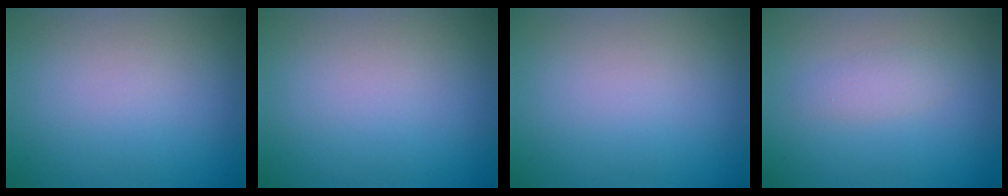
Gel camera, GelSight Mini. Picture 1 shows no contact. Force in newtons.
{"total": 0.0}
{"total": 0.0}
{"total": 1.4, "press": 1.4, "slide": 0.1}